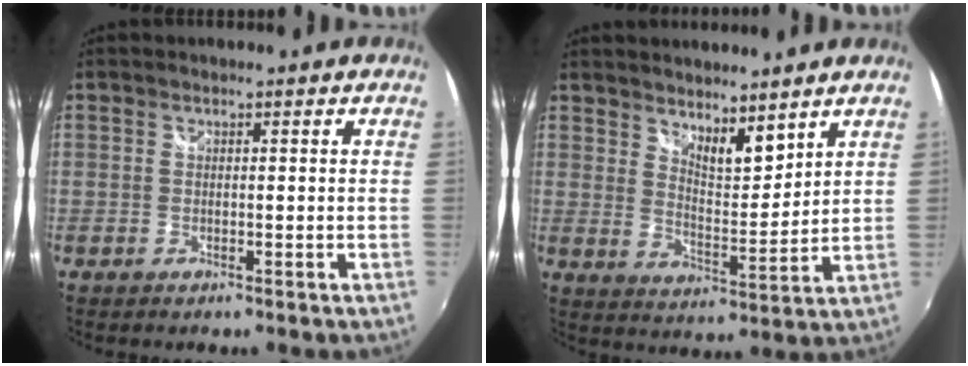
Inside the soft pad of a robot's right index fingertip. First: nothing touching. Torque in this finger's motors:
{"motor_torque": [-0.12, 0.15, 0.09, 0.01]}